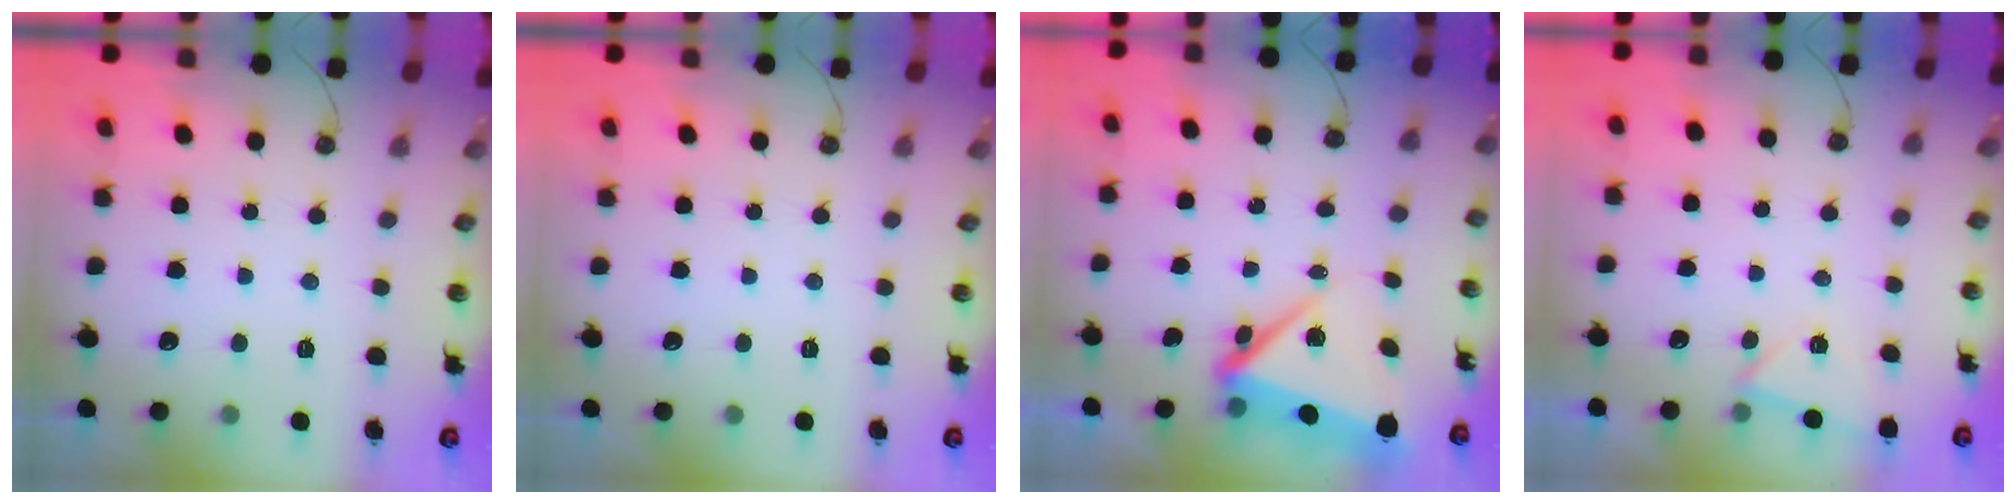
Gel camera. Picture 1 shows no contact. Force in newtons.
{"total": 0.0}
{"total": 7.5, "press": 7.3, "slide": 1.8}
{"total": 2.4, "press": 2.0, "slide": 1.2}